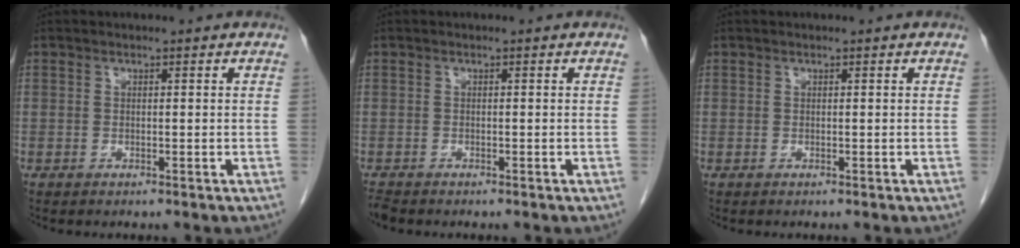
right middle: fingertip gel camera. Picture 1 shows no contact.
{"total": 1.4, "force": [-1.3, 0.3, 0.3], "torque": [-0.013, -0.006, -0.023]}
{"total": 0.0}